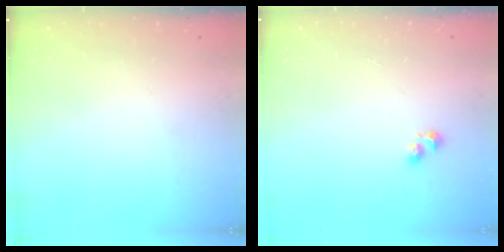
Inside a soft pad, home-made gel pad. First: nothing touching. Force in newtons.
{"total": 2.5, "press": 2.5, "slide": 0.2}